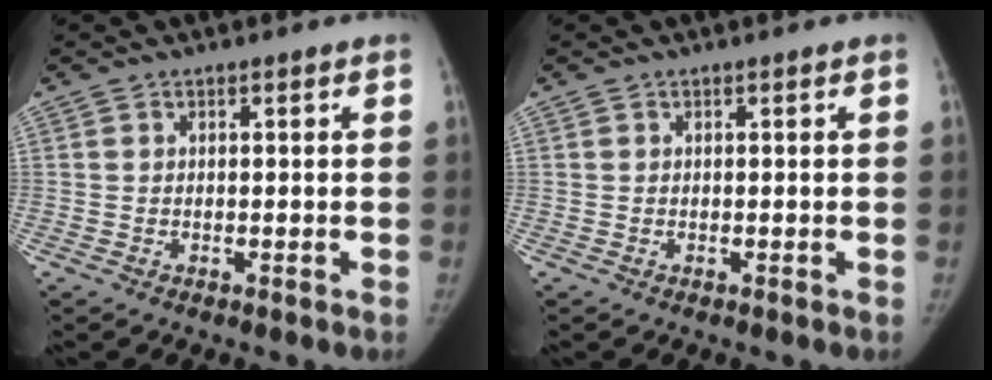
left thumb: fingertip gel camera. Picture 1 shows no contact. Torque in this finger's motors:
{"motor_torque": [0.00, 0.00, 0.24, -0.12, 0.00]}